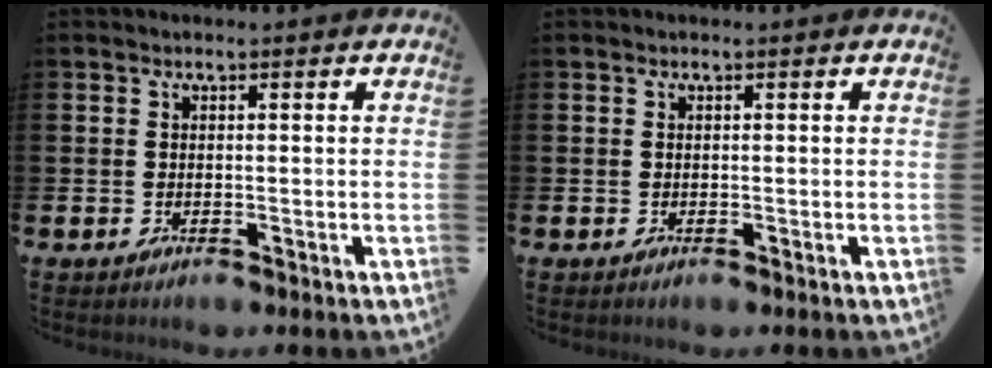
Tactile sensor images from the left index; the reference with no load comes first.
{"total": 0.0}